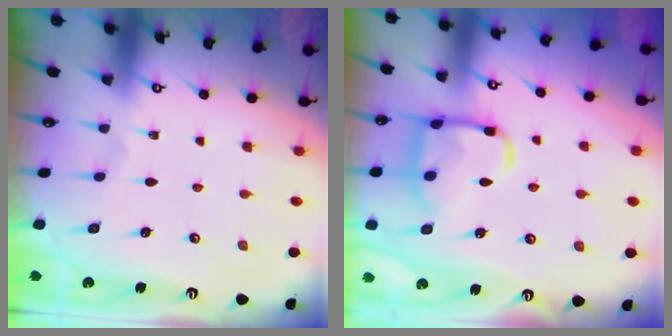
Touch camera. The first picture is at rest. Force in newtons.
{"total": 13.8, "press": 13.7, "slide": 1.1}